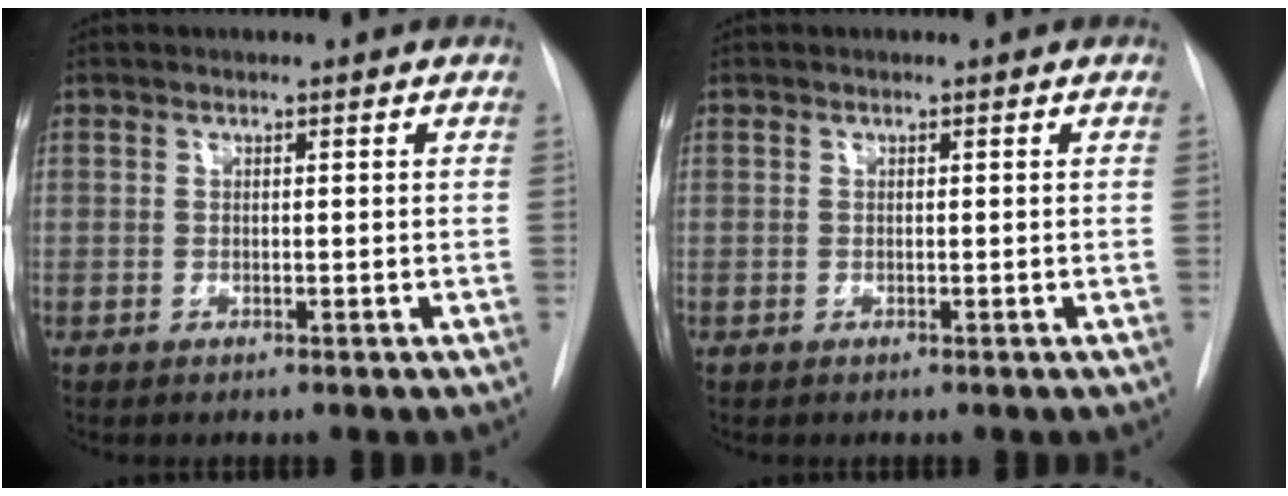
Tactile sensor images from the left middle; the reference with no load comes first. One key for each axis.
{"total": 0.0}